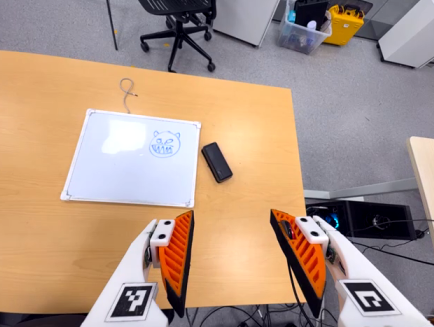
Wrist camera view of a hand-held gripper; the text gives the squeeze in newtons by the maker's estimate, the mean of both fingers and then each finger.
{"total": 0.0}